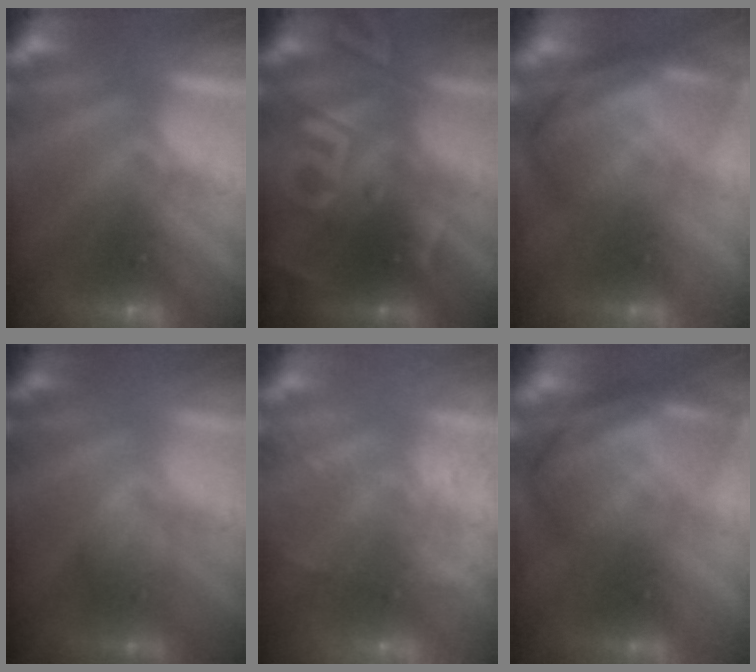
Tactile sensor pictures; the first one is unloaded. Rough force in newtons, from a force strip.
{"total": 2.8}
{"total": 8.4}
{"total": 2.0}
{"total": 8.7}
{"total": 8.4}